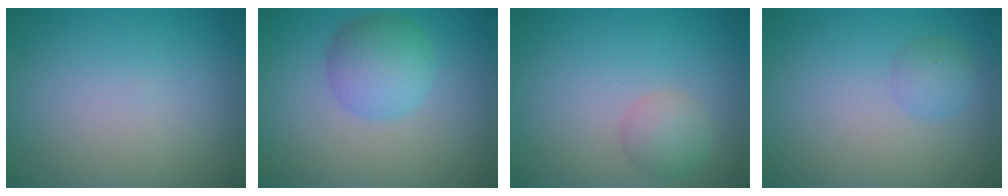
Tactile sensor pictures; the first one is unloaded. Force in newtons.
{"total": 4.0, "press": 4.0, "slide": 0.0}
{"total": 2.1, "press": 2.1, "slide": 0.1}
{"total": 1.5, "press": 1.5, "slide": 0.0}